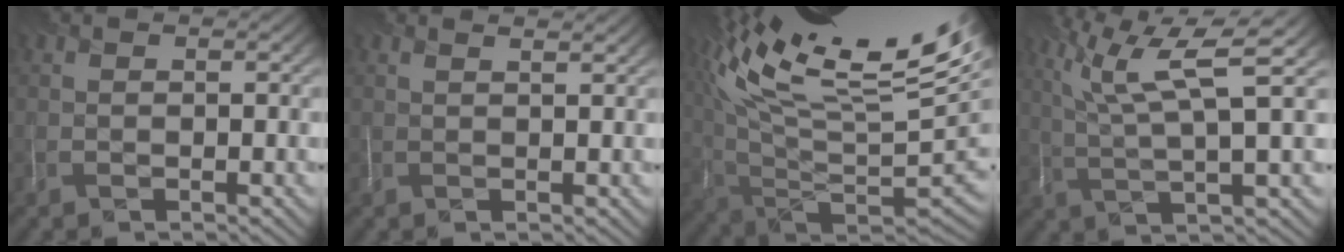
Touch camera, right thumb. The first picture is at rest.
{"total": 1.5, "force": [1.2, 0.4, 0.9], "torque": [-0.013, 0.004, 0.010]}
{"total": 18.9, "force": [11.2, 5.9, 14.0], "torque": [-0.238, 0.023, 0.195]}
{"total": 10.5, "force": [4.9, 2.3, 8.9], "torque": [-0.170, 0.019, 0.091]}